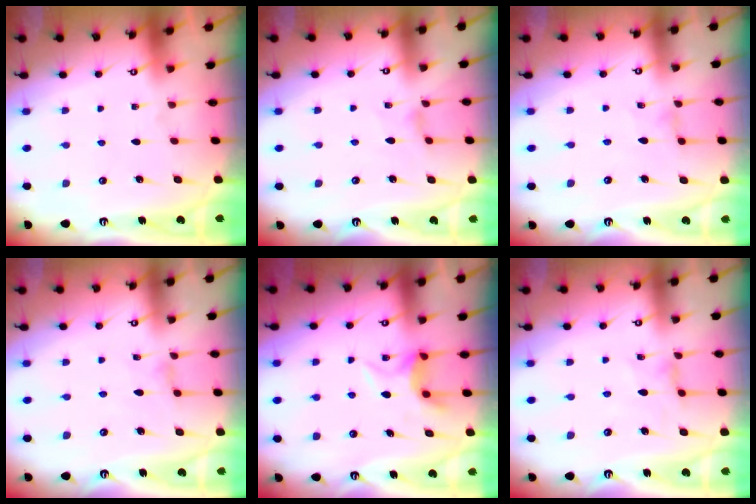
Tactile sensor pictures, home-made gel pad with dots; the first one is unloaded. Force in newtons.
{"total": 2.2, "press": 2.2, "slide": 0.3}
{"total": 0.0}
{"total": 1.4, "press": 1.3, "slide": 0.3}
{"total": 5.6, "press": 5.6, "slide": 0.1}
{"total": 1.7, "press": 1.6, "slide": 0.4}